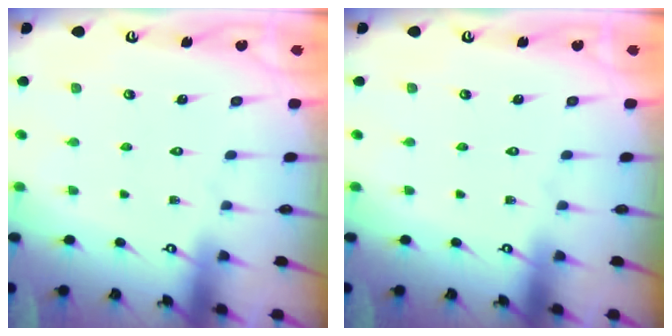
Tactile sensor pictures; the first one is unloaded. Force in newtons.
{"total": 0.0}